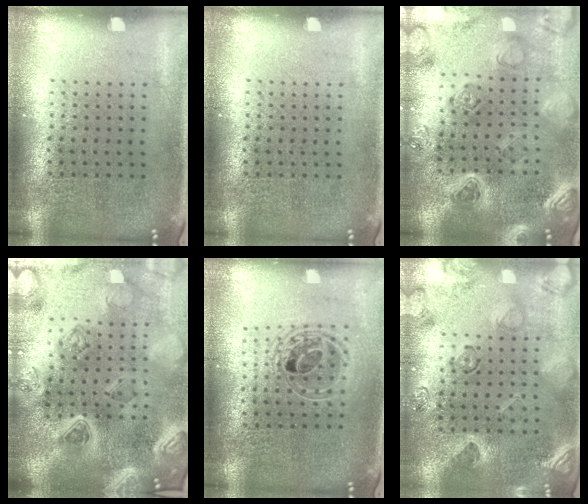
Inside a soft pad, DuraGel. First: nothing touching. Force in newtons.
{"total": 0.0}
{"total": 2.3, "press": 2.3, "slide": 0.2}
{"total": 5.1, "press": 4.3, "slide": 2.6}
{"total": 1.6, "press": 1.3, "slide": 0.9}
{"total": 2.2, "press": 1.8, "slide": 1.3}